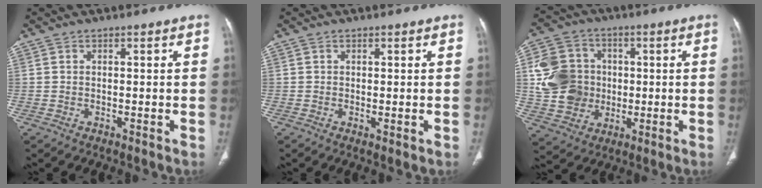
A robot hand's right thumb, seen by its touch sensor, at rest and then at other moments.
{"total": 0.9, "force": [-0.1, 0.3, 0.9], "torque": [-0.018, -0.006, 0.000]}
{"total": 14.5, "force": [0.6, 12.7, 7.0], "torque": [-0.116, 0.012, 0.019]}